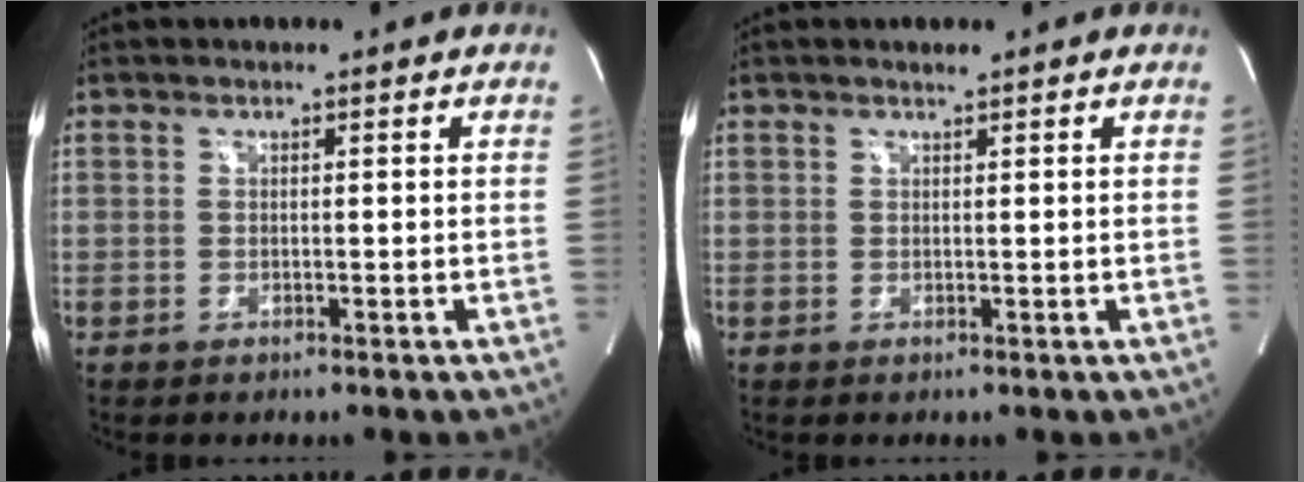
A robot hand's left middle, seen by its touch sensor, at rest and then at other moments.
{"total": 0.5, "force": [0.5, 0.0, 0.2], "torque": [-0.011, 0.000, 0.010]}